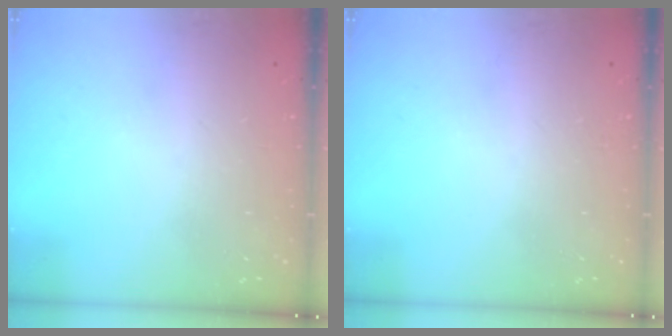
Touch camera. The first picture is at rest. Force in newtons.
{"total": 0.0}